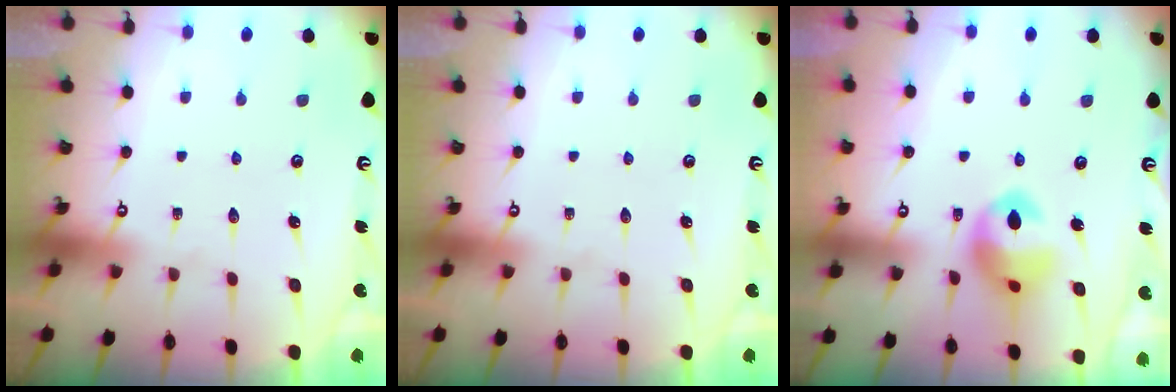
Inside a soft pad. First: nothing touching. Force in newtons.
{"total": 0.0}
{"total": 12.9, "press": 12.8, "slide": 1.6}